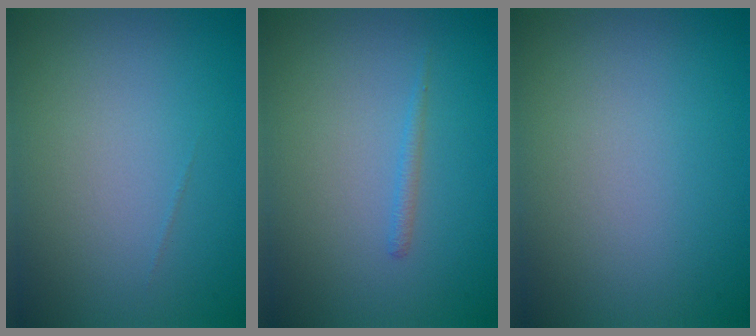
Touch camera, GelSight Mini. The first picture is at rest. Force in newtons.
{"total": 0.8, "press": 0.8, "slide": 0.1}
{"total": 0.0}